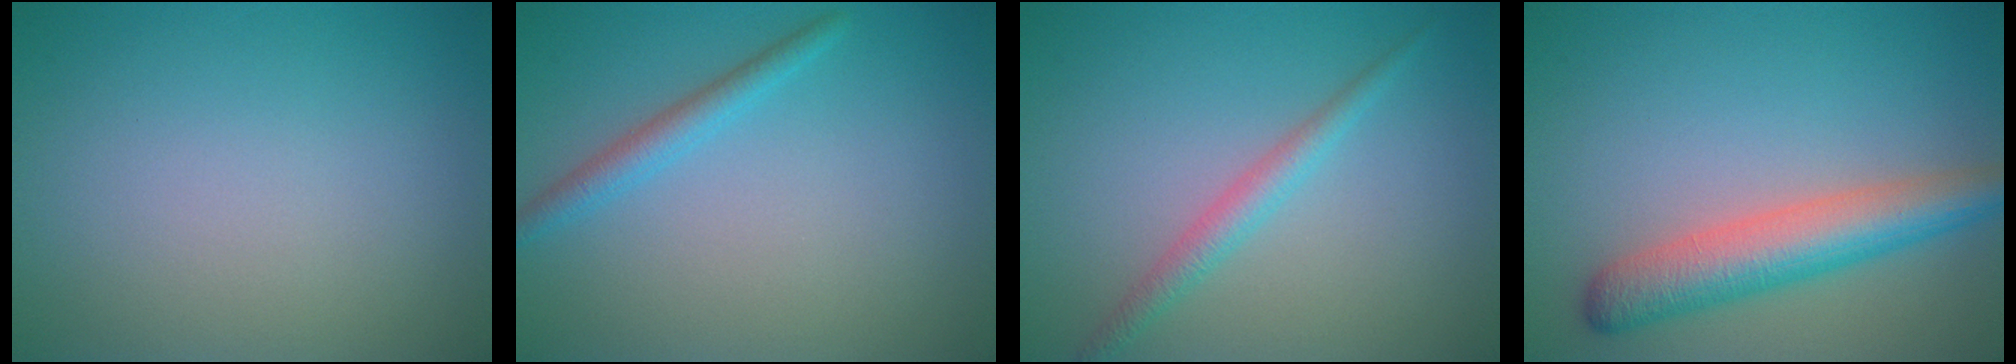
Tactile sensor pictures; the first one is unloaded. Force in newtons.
{"total": 2.0, "press": 2.0, "slide": 0.0}
{"total": 2.1, "press": 2.1, "slide": 0.0}
{"total": 5.6, "press": 5.6, "slide": 0.2}